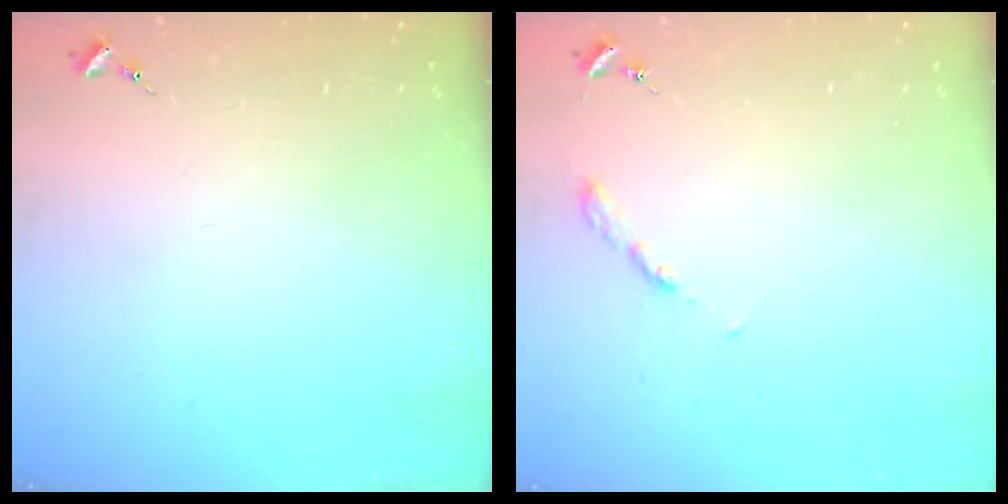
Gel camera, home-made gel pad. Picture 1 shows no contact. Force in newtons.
{"total": 2.7, "press": 2.6, "slide": 0.3}